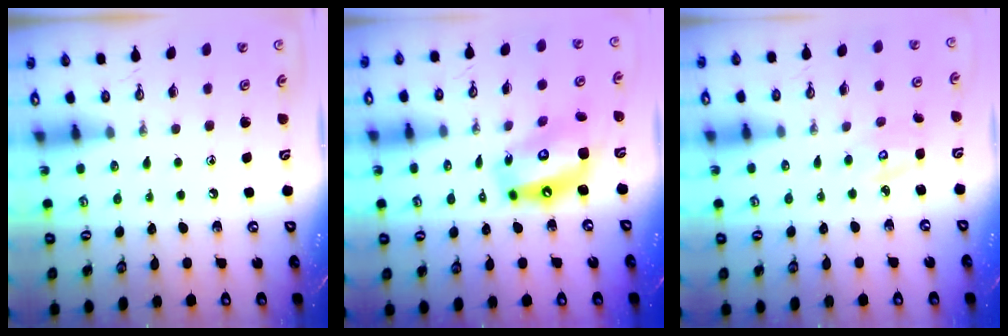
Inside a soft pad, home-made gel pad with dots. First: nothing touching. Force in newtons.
{"total": 15.2, "press": 15.1, "slide": 1.7}
{"total": 3.0, "press": 3.0, "slide": 0.1}